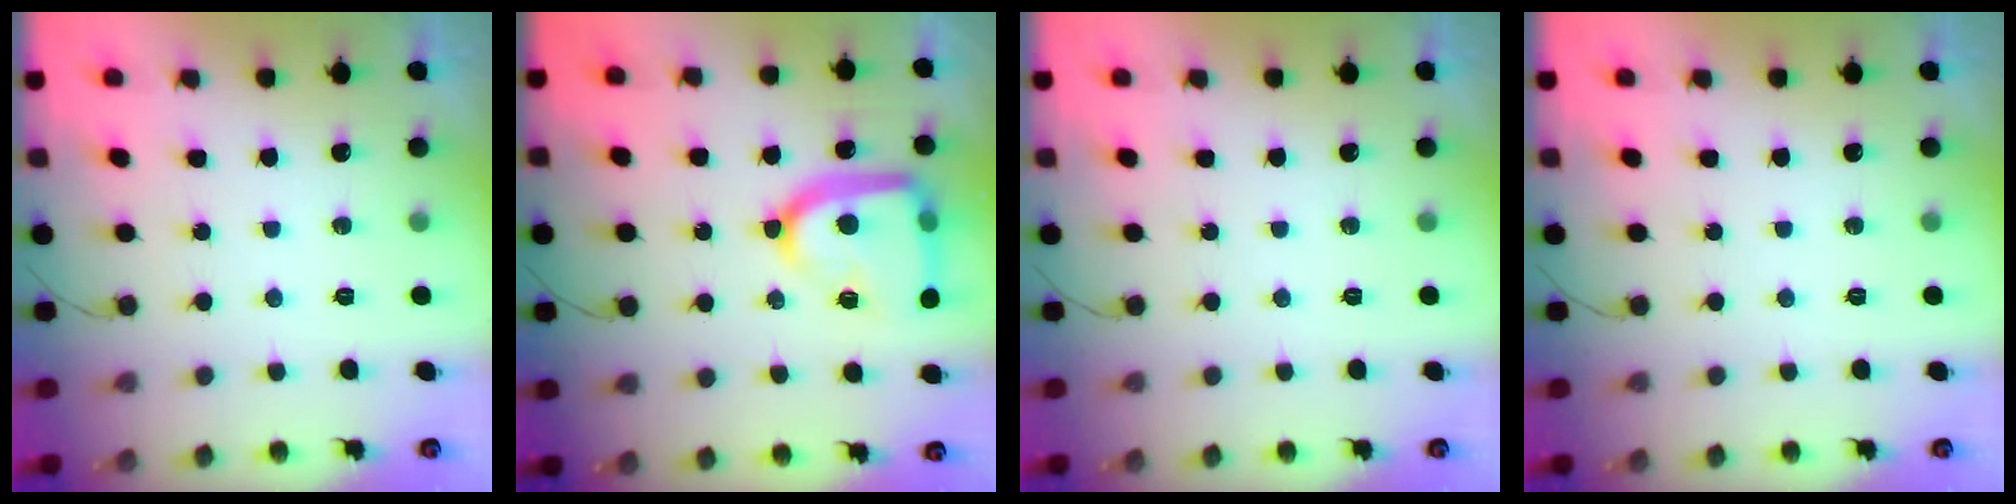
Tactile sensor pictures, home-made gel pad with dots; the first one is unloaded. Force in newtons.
{"total": 20.3, "press": 20.2, "slide": 2.1}
{"total": 0.0}
{"total": 0.0}